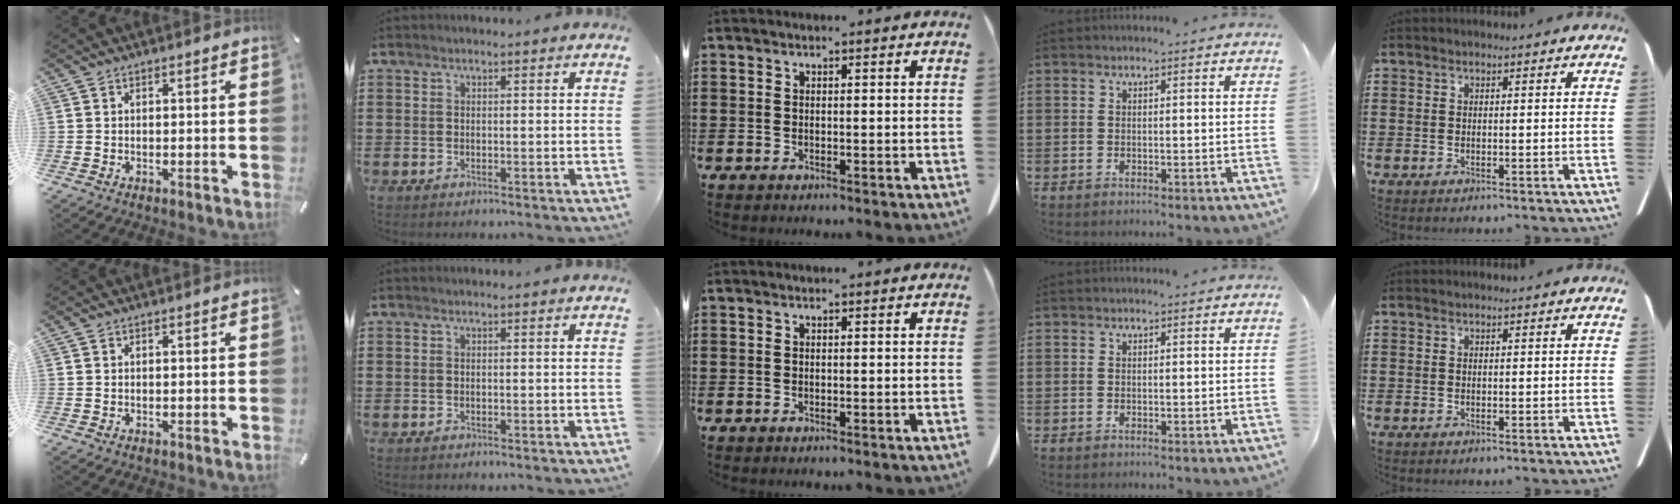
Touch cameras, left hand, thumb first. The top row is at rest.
{}